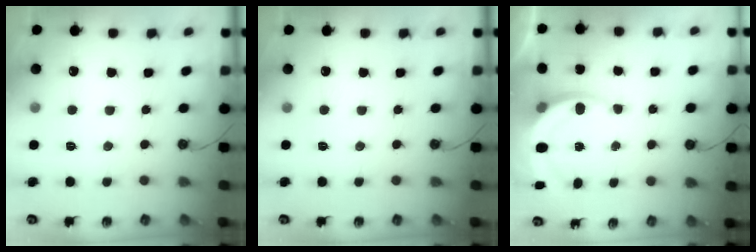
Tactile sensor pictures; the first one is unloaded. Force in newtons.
{"total": 0.0}
{"total": 7.0, "press": 6.9, "slide": 1.4}